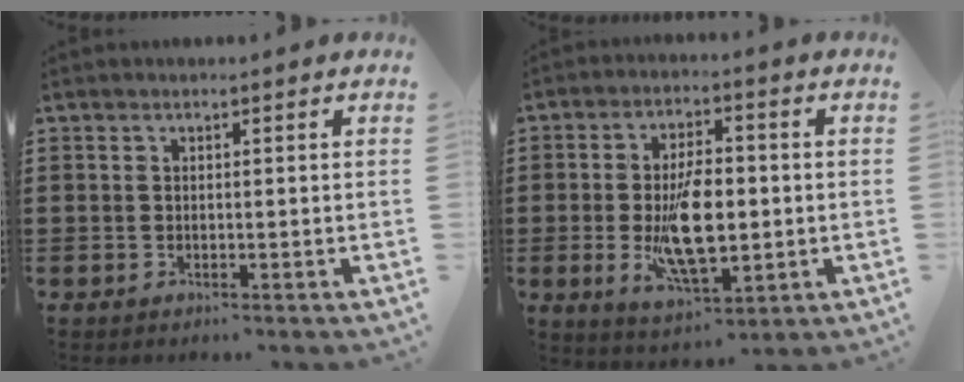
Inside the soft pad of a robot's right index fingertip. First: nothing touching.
{"total": 11.0, "force": [-1.1, 5.0, 9.8], "torque": [-0.184, -0.011, -0.022]}